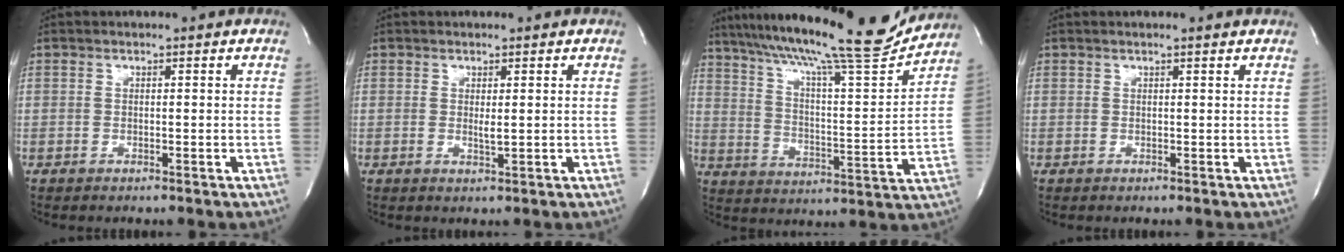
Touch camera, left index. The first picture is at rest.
{"total": 1.2, "force": [0.3, 0.2, 1.2], "torque": [-0.027, -0.004, 0.008]}
{"total": 22.2, "force": [19.4, 0.8, 10.7], "torque": [-0.189, -0.018, 0.288]}
{"total": 1.6, "force": [1.5, -0.2, 0.6], "torque": [-0.019, 0.009, 0.019]}